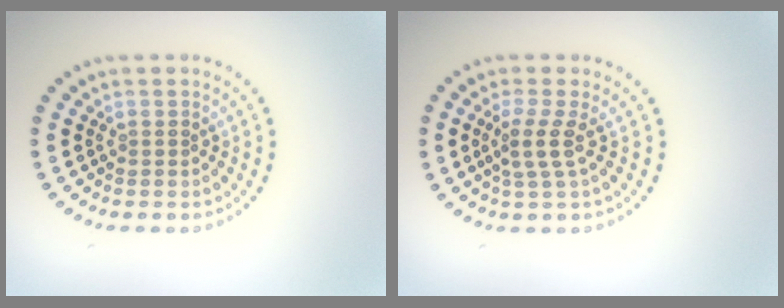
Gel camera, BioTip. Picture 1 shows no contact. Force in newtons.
{"total": 2.2, "press": 1.6, "slide": 1.5}